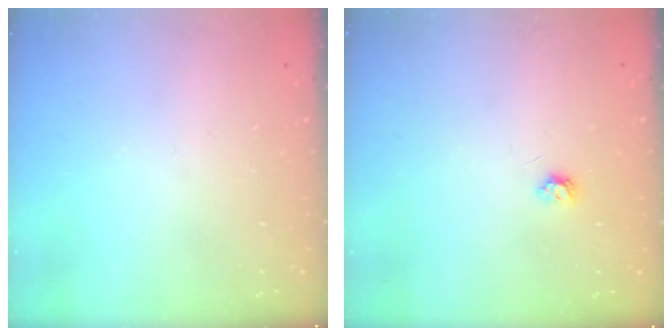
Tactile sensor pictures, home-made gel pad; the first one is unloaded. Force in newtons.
{"total": 3.7, "press": 3.7, "slide": 0.4}